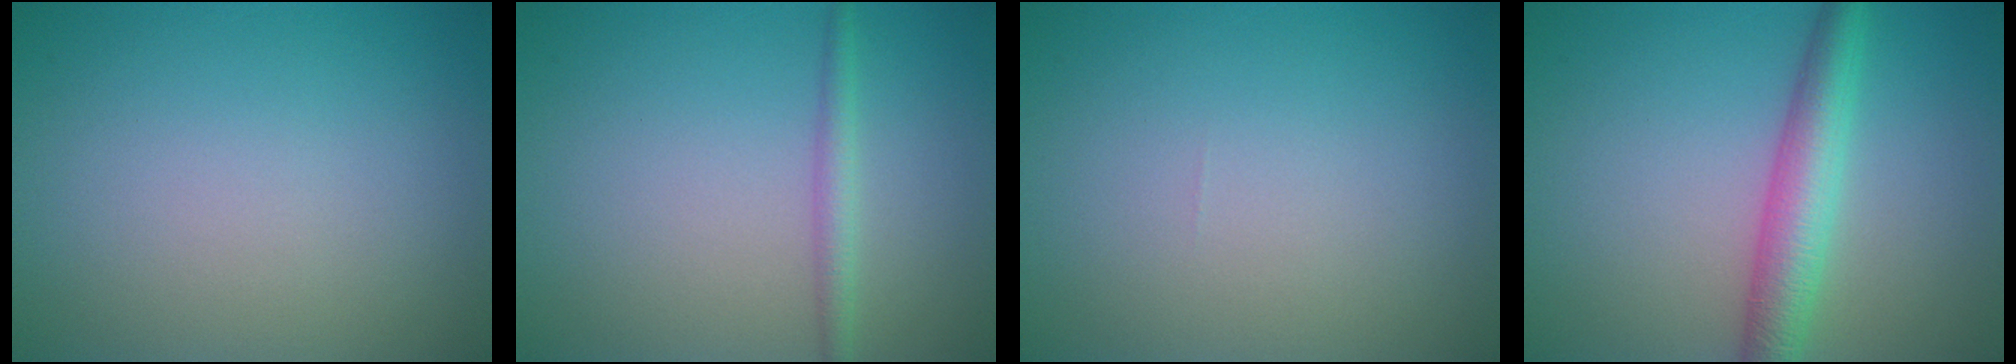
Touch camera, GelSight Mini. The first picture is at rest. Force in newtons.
{"total": 1.7, "press": 1.7, "slide": 0.1}
{"total": 0.0}
{"total": 4.5, "press": 4.5, "slide": 0.1}